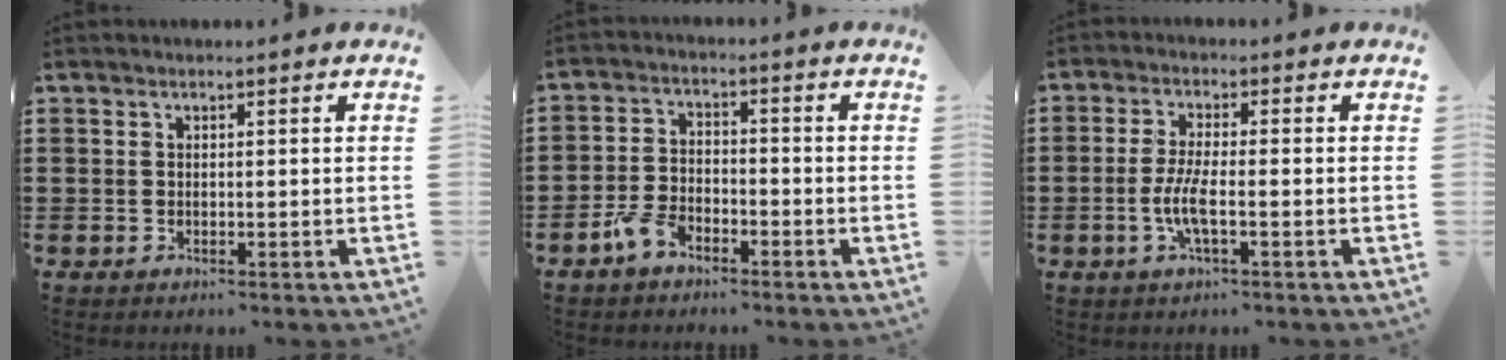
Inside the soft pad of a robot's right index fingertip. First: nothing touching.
{"total": 4.4, "force": [-3.2, 2.1, 2.1], "torque": [-0.056, 0.006, -0.067]}
{"total": 4.8, "force": [-1.4, 0.9, 4.5], "torque": [-0.097, -0.003, -0.033]}